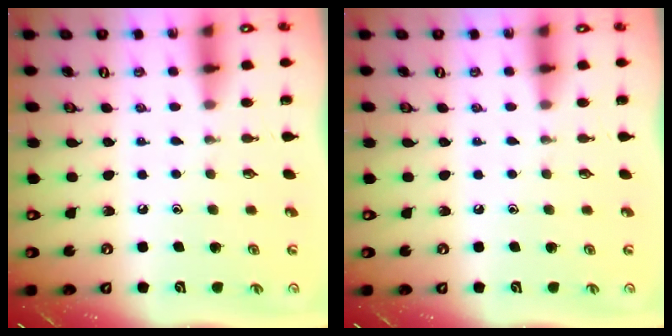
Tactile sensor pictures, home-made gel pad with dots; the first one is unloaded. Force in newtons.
{"total": 0.0}